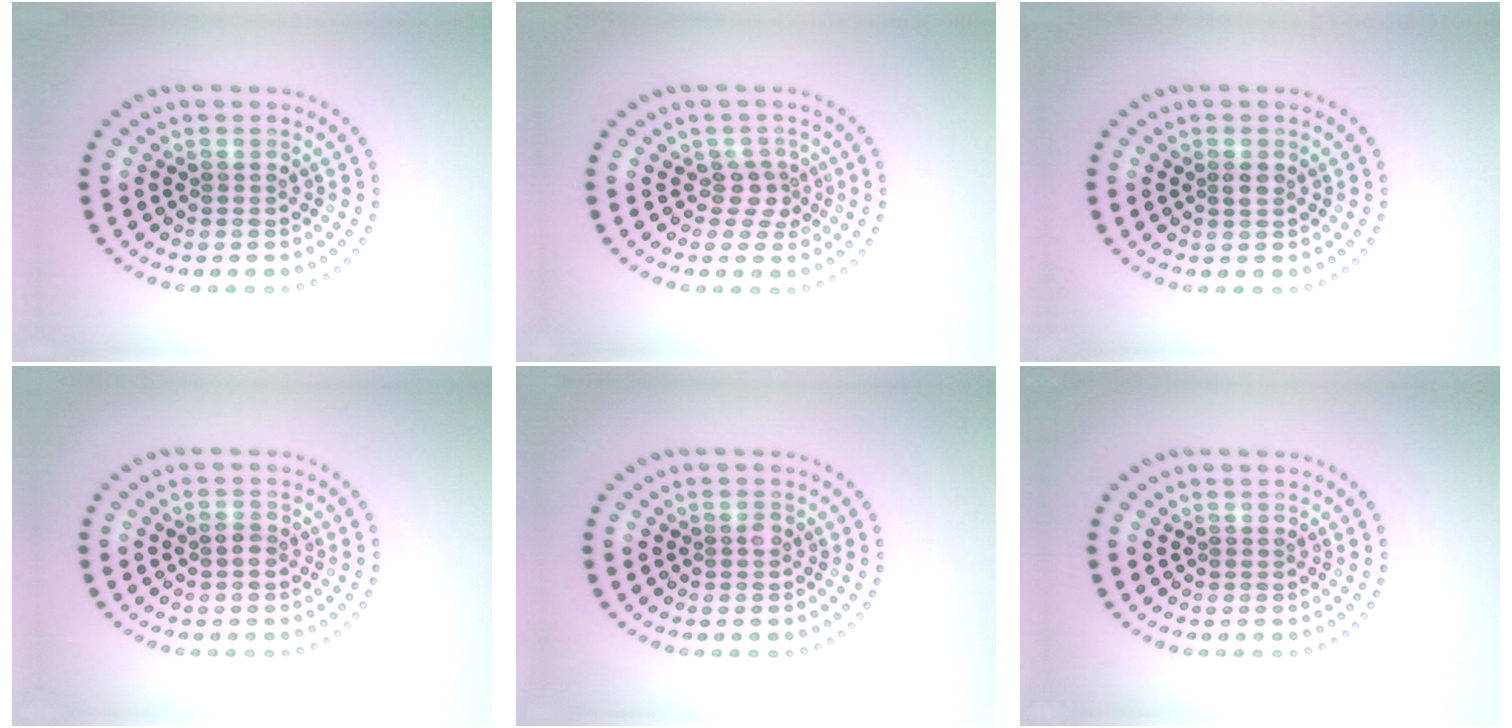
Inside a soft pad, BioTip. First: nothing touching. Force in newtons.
{"total": 2.0, "press": 1.6, "slide": 1.3}
{"total": 1.1, "press": 1.0, "slide": 0.4}
{"total": 1.1, "press": 1.1, "slide": 0.2}
{"total": 0.5, "press": 0.5, "slide": 0.3}
{"total": 0.0}